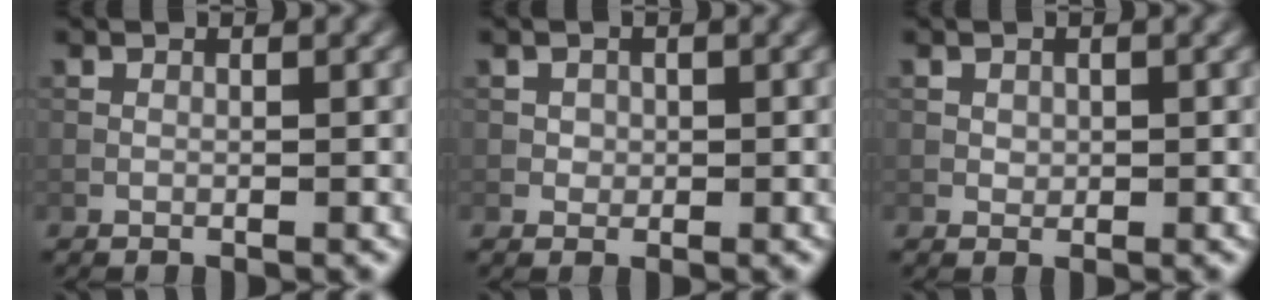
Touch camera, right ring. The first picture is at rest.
{"total": 1.0, "force": [0.1, 0.9, 0.2], "torque": [0.002, -0.002, 0.002]}
{"total": 0.7, "force": [0.2, 0.7, 0.2], "torque": [-0.003, -0.002, 0.003]}